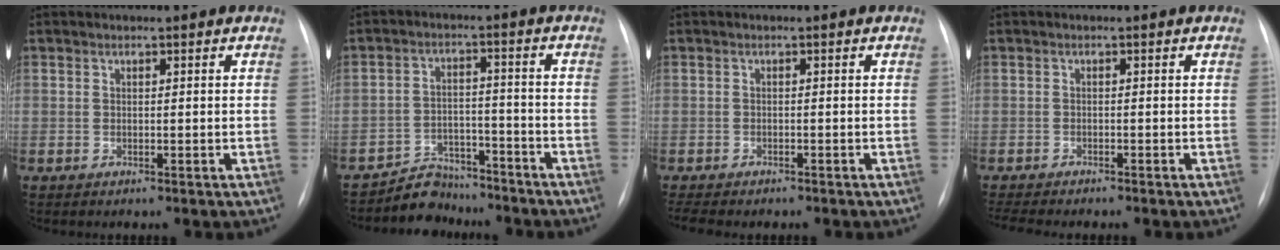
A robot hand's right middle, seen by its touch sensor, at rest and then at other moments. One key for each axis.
{"total": 6.5, "fx": -5.9, "fy": 2.7, "fz": -0.4, "tx": 0.012, "ty": 0.024, "tz": -0.096}
{"total": 6.0, "fx": -5.0, "fy": 1.7, "fz": 2.8, "tx": -0.042, "ty": -0.004, "tz": -0.066}
{"total": 6.7, "fx": -5.8, "fy": 1.1, "fz": 3.2, "tx": -0.046, "ty": -0.005, "tz": -0.084}